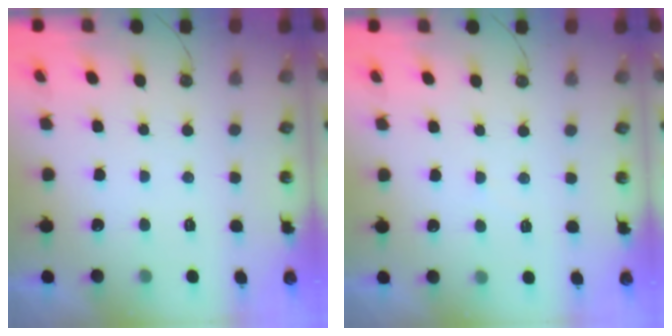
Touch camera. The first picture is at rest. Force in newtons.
{"total": 3.6, "press": 3.5, "slide": 0.5}